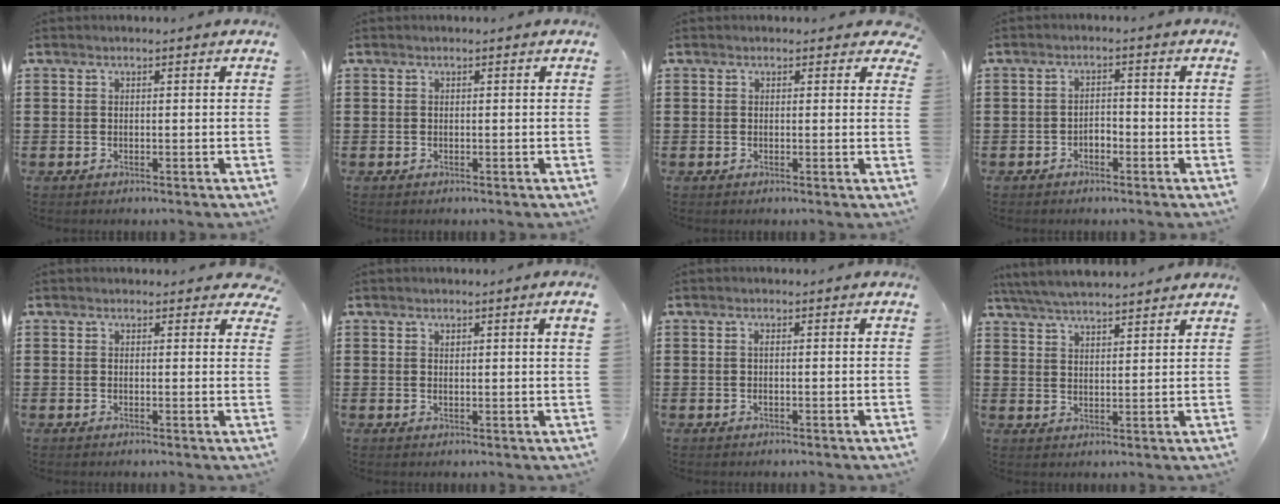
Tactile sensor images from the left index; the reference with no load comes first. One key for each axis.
{"total": 0.0}
{"total": 1.2, "fx": 0.6, "fy": 0.9, "fz": 0.5, "tx": -0.007, "ty": 0.005, "tz": 0.008}
{"total": 1.7, "fx": -1.3, "fy": 0.8, "fz": 0.9, "tx": -0.022, "ty": 0.003, "tz": -0.028}
{"total": 1.4, "fx": 1.1, "fy": 0.8, "fz": 0.3, "tx": -0.003, "ty": 0.003, "tz": 0.019}
{"total": 1.2, "fx": 0.8, "fy": 0.0, "fz": 0.9, "tx": -0.019, "ty": 0.000, "tz": 0.014}
{"total": 0.6, "fx": 0.0, "fy": 0.1, "fz": 0.6, "tx": -0.012, "ty": -0.002, "tz": 0.002}
{"total": 5.2, "fx": 5.0, "fy": 0.2, "fz": 1.5, "tx": -0.044, "ty": -0.014, "tz": 0.092}